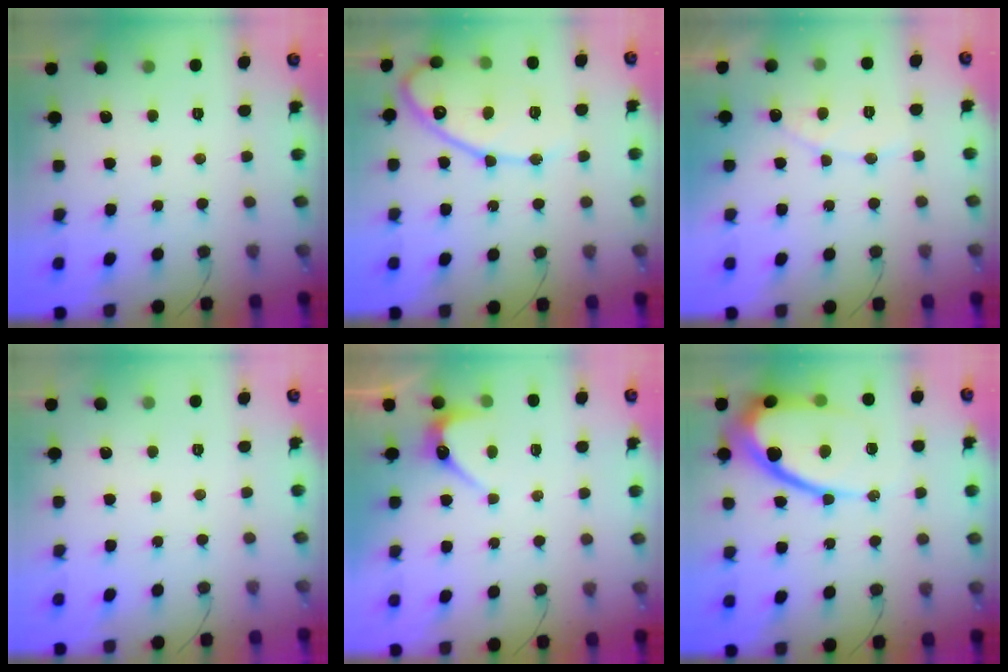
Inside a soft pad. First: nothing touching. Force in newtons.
{"total": 14.9, "press": 14.8, "slide": 1.0}
{"total": 7.9, "press": 7.9, "slide": 0.7}
{"total": 0.0}
{"total": 3.9, "press": 3.9, "slide": 0.3}
{"total": 15.4, "press": 15.3, "slide": 1.6}